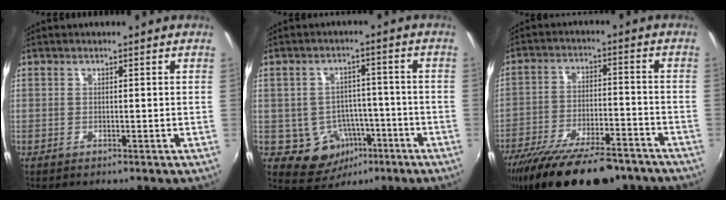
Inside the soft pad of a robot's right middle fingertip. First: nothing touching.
{"total": 8.3, "force": [-3.4, 7.1, 2.8], "torque": [-0.056, 0.019, -0.025]}
{"total": 21.2, "force": [-16.8, 6.4, 11.3], "torque": [-0.212, -0.037, -0.250]}